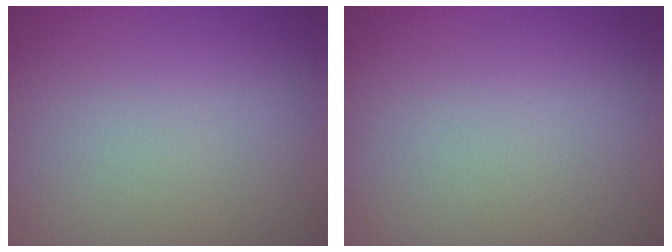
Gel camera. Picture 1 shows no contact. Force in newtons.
{"total": 0.0}